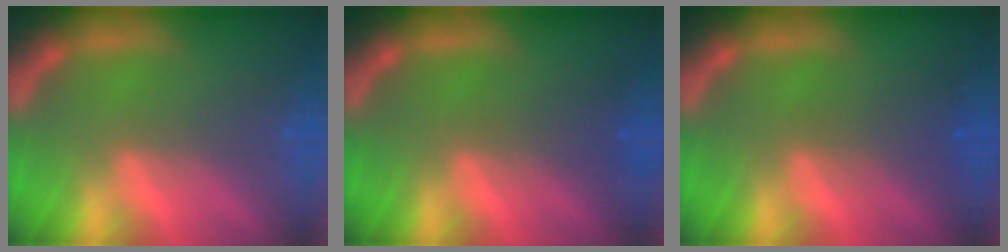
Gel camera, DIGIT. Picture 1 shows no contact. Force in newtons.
{"total": 1.5}
{"total": 2.0}